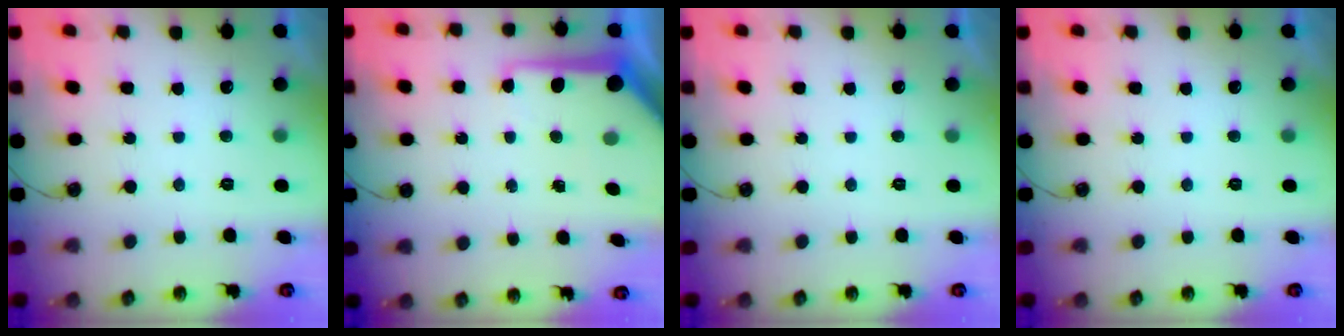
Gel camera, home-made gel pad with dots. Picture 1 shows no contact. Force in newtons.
{"total": 10.5, "press": 10.4, "slide": 1.1}
{"total": 0.0}
{"total": 0.0}